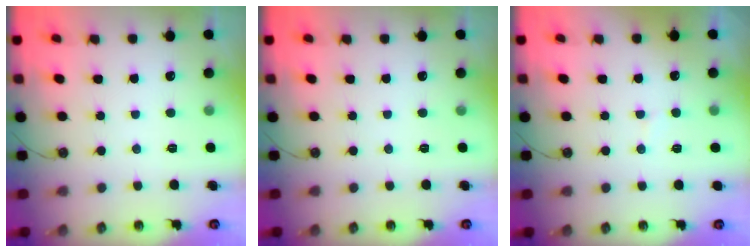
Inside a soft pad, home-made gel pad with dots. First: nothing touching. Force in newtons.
{"total": 0.0}
{"total": 4.7, "press": 4.7, "slide": 0.4}